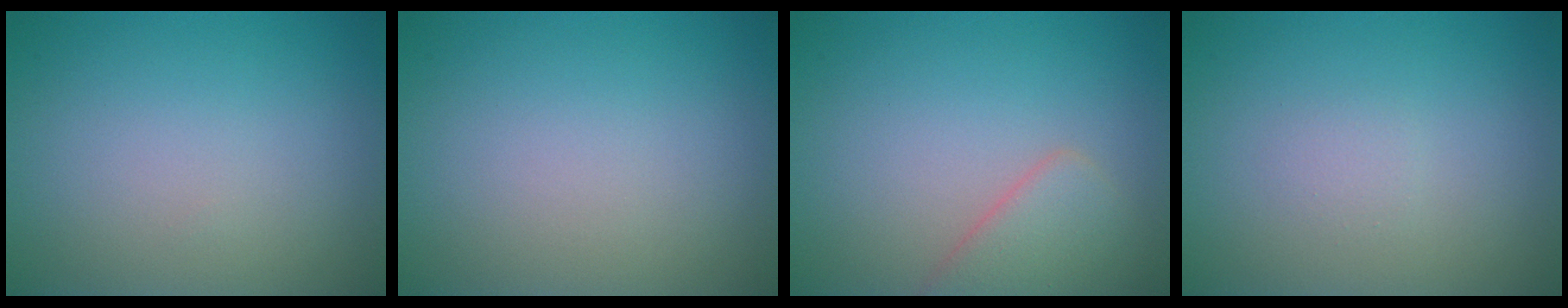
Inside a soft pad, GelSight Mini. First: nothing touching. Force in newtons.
{"total": 0.0}
{"total": 2.9, "press": 2.9, "slide": 0.1}
{"total": 0.7, "press": 0.7, "slide": 0.0}